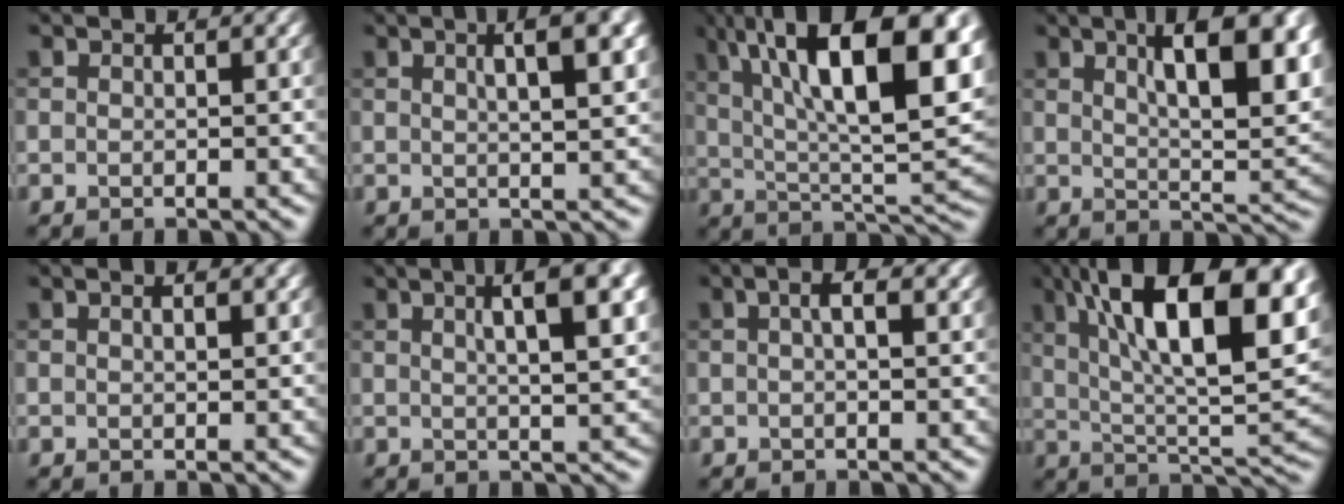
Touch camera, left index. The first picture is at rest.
{"total": 5.1, "force": [1.2, 1.4, 4.8], "torque": [-0.045, 0.021, 0.015]}
{"total": 16.8, "force": [5.7, 5.9, 14.6], "torque": [-0.217, 0.026, 0.106]}
{"total": 11.0, "force": [3.9, 3.6, 9.6], "torque": [-0.114, 0.009, 0.066]}
{"total": 1.5, "force": [0.6, 0.7, 1.2], "torque": [0.002, 0.008, -0.001]}
{"total": 6.4, "force": [1.5, 1.5, 6.0], "torque": [-0.063, 0.016, 0.029]}
{"total": 1.8, "force": [0.0, 0.4, 1.7], "torque": [-0.025, 0.007, 0.012]}
{"total": 16.3, "force": [5.7, 5.7, 14.1], "torque": [-0.213, 0.024, 0.104]}